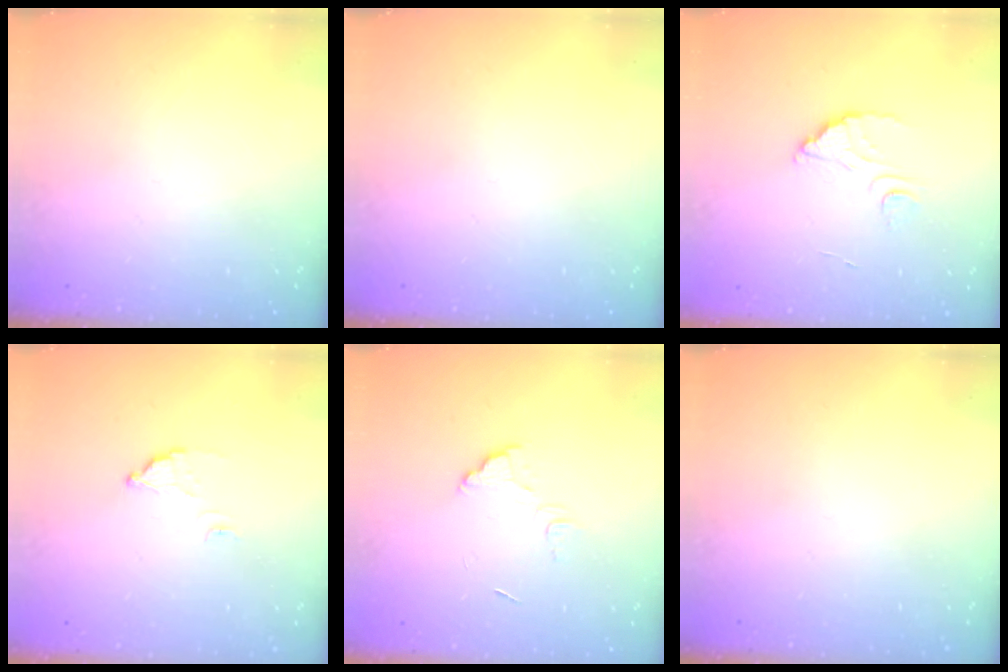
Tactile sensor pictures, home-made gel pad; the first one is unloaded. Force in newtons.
{"total": 0.0}
{"total": 3.7, "press": 3.7, "slide": 0.1}
{"total": 2.5, "press": 2.5, "slide": 0.1}
{"total": 5.4, "press": 5.4, "slide": 0.4}
{"total": 0.0}